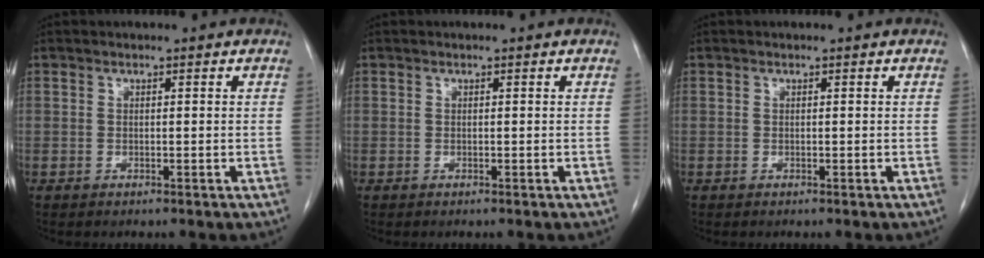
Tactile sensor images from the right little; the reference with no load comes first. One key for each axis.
{"total": 0.0}
{"total": 0.0}